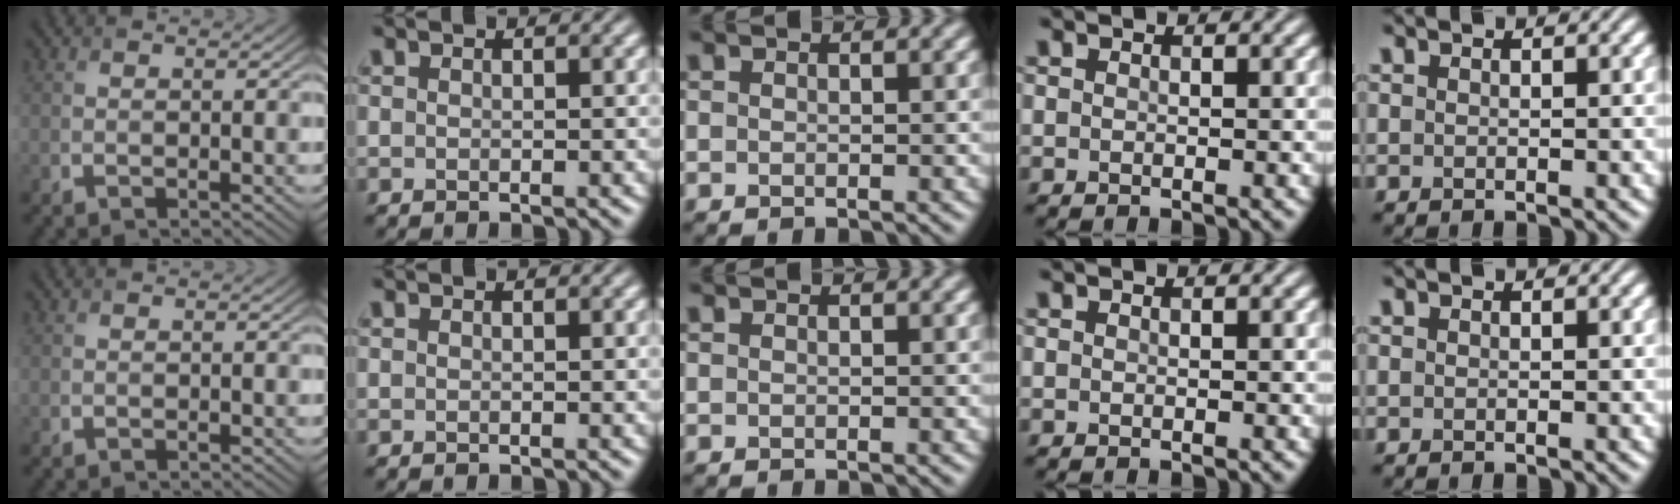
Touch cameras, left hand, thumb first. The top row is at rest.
{}